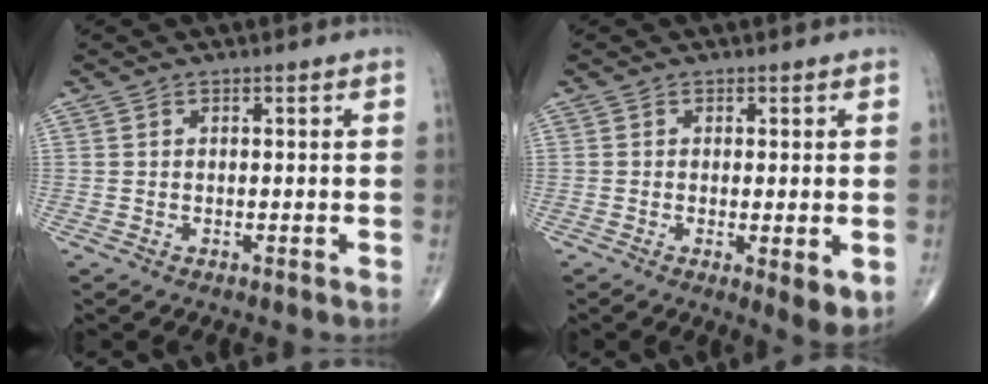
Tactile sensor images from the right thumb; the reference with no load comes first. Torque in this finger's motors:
{"motor_torque": [-0.06, 0.24, -0.22, -0.21, 0.00]}